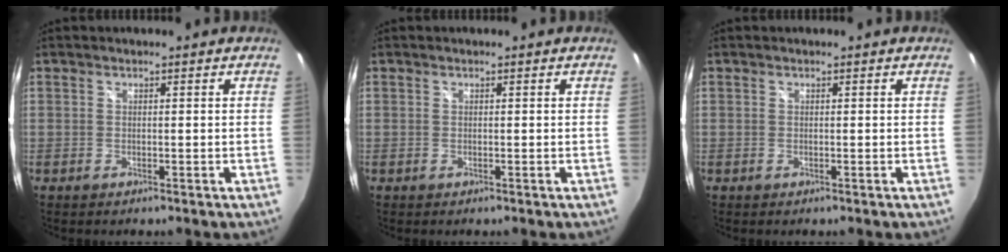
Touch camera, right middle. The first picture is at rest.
{"total": 0.0}
{"total": 0.0}